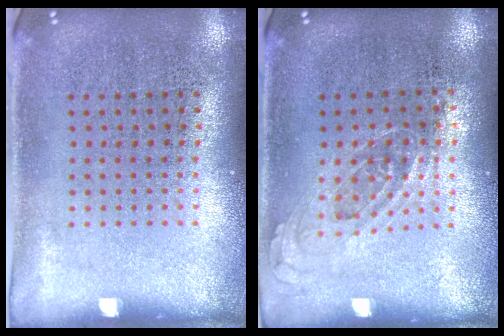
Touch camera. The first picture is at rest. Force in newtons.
{"total": 0.8, "press": 0.6, "slide": 0.5}